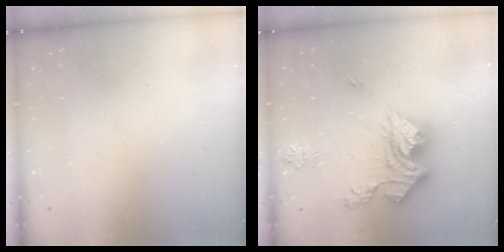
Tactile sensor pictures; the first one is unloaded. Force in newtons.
{"total": 17.0, "press": 16.9, "slide": 1.7}